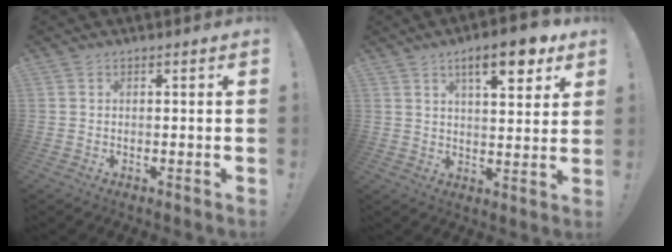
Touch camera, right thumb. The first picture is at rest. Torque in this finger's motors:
{"motor_torque": [-0.65, 1.75, 1.01, 0.78, 0.04]}